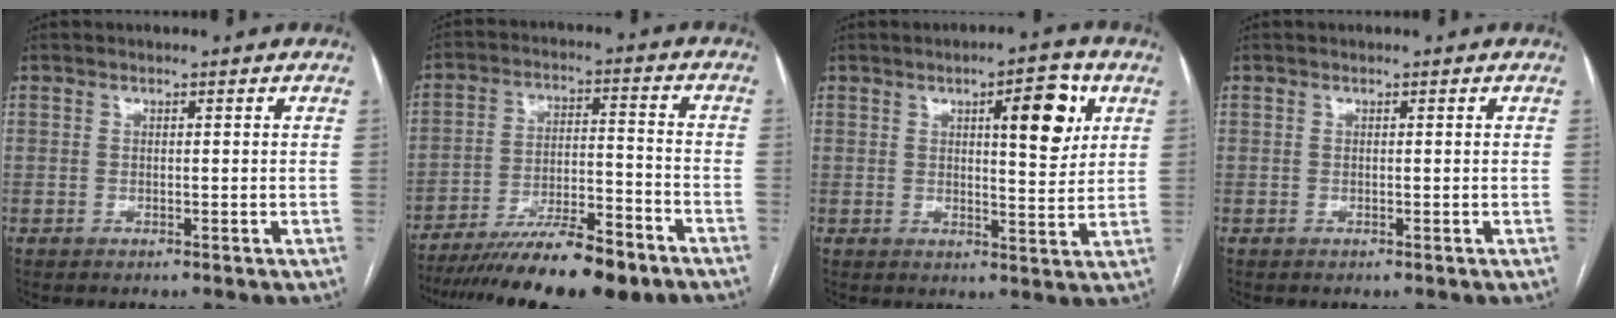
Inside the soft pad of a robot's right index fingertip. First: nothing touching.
{"total": 17.5, "force": [-13.7, 2.6, 10.5], "torque": [-0.154, -0.006, -0.223]}
{"total": 8.6, "force": [3.3, 2.2, 7.7], "torque": [-0.106, 0.005, 0.045]}
{"total": 0.0}